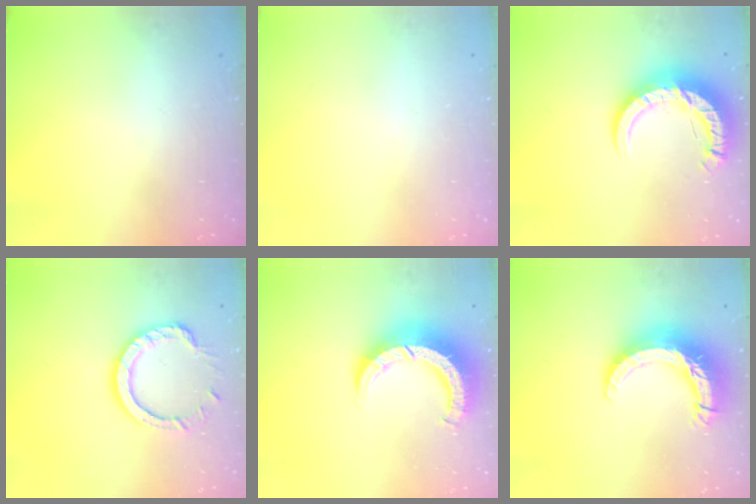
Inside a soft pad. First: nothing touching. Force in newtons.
{"total": 0.0}
{"total": 12.6, "press": 12.5, "slide": 1.3}
{"total": 10.8, "press": 10.7, "slide": 1.3}
{"total": 10.9, "press": 10.8, "slide": 1.2}
{"total": 13.9, "press": 13.8, "slide": 1.4}